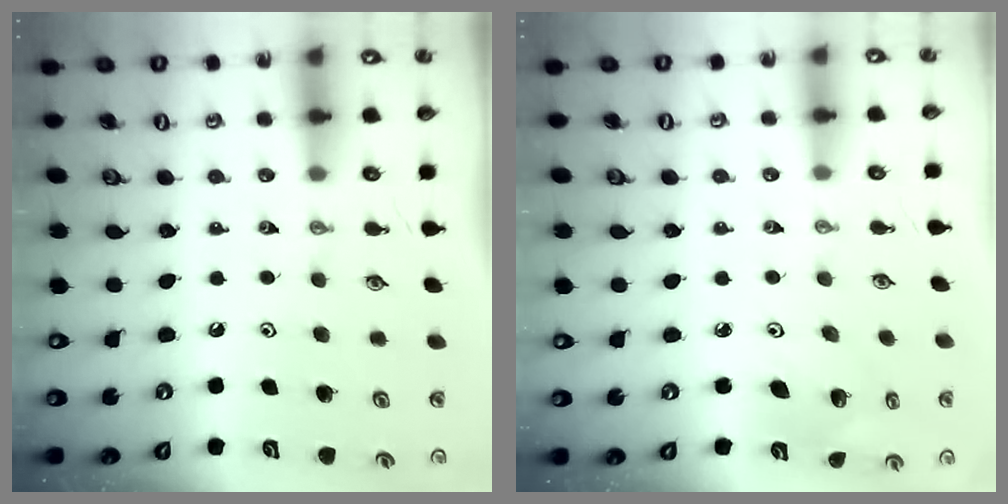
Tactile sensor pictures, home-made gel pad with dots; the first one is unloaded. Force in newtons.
{"total": 5.6, "press": 5.2, "slide": 1.9}